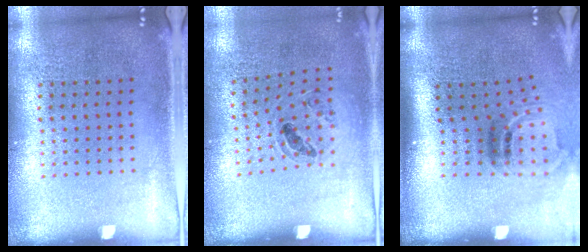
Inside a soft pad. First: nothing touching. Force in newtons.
{"total": 0.9, "press": 0.8, "slide": 0.4}
{"total": 2.0, "press": 1.3, "slide": 1.6}